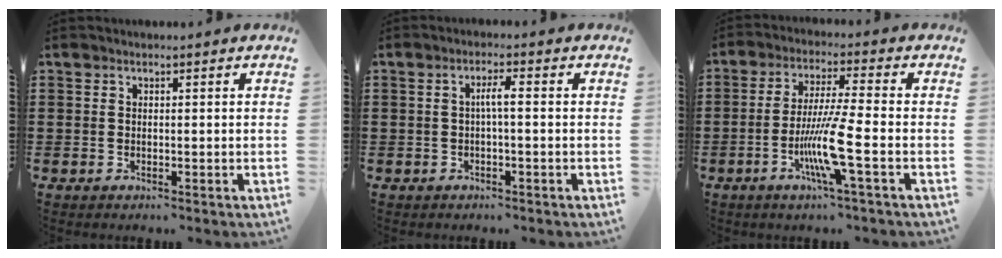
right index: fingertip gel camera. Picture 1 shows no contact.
{"total": 2.5, "force": [-0.2, 0.1, 2.5], "torque": [-0.048, 0.002, -0.008]}
{"total": 9.1, "force": [-3.1, 0.3, 8.5], "torque": [-0.168, -0.015, -0.061]}